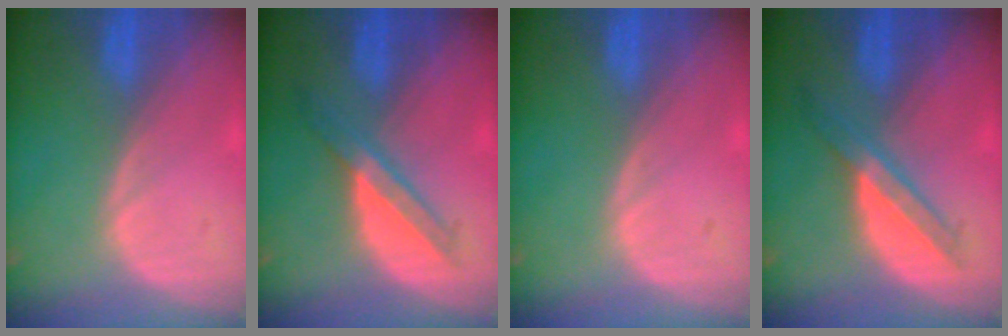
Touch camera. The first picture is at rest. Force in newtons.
{"total": 5.7, "press": 5.2, "slide": 2.4}
{"total": 0.0}
{"total": 6.1, "press": 5.6, "slide": 2.5}